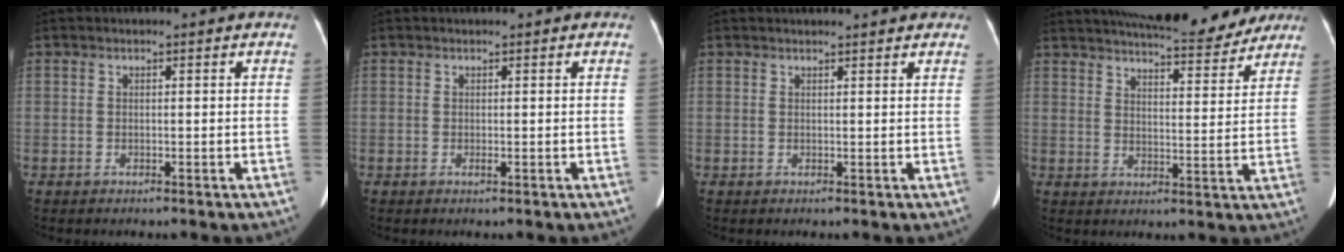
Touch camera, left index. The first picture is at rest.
{"total": 0.5, "force": [-0.3, 0.2, 0.4], "torque": [-0.007, -0.009, -0.002]}
{"total": 6.6, "force": [6.0, 1.0, 2.4], "torque": [-0.034, 0.019, 0.063]}
{"total": 17.0, "force": [15.2, 3.2, 7.1], "torque": [-0.107, 0.003, 0.201]}